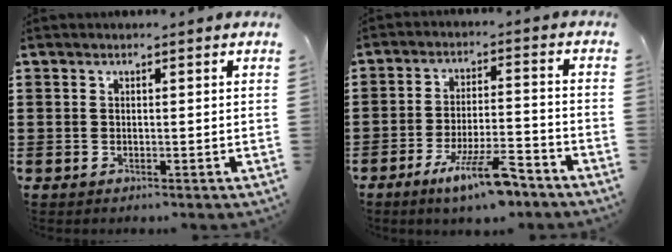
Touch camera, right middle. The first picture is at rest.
{"total": 9.1, "force": [-6.2, 1.6, 6.6], "torque": [-0.125, -0.001, -0.113]}